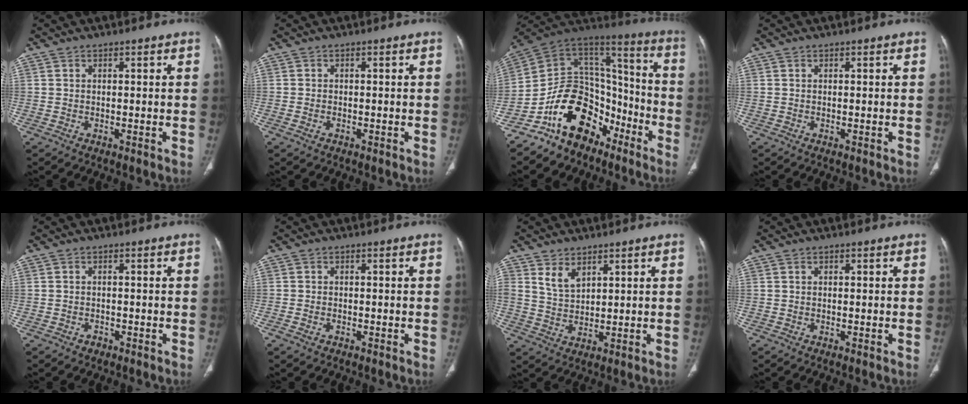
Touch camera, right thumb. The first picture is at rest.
{"total": 1.0, "force": [-0.5, 0.6, 0.6], "torque": [-0.015, 0.004, -0.007]}
{"total": 19.1, "force": [-10.9, 12.3, 9.8], "torque": [-0.116, 0.119, -0.191]}
{"total": 0.0}
{"total": 1.1, "force": [-0.7, 0.8, 0.3], "torque": [-0.005, 0.005, -0.012]}
{"total": 1.5, "force": [-0.8, 0.9, 0.8], "torque": [-0.020, 0.005, -0.012]}
{"total": 4.5, "force": [2.7, 2.5, 2.5], "torque": [-0.035, -0.022, 0.060]}
{"total": 0.0}